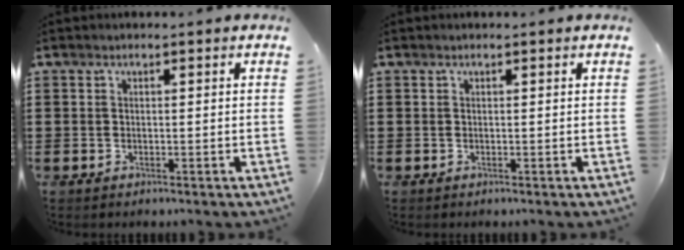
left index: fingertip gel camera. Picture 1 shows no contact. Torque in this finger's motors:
{"motor_torque": [0.09, 0.05, 0.00, -0.01]}